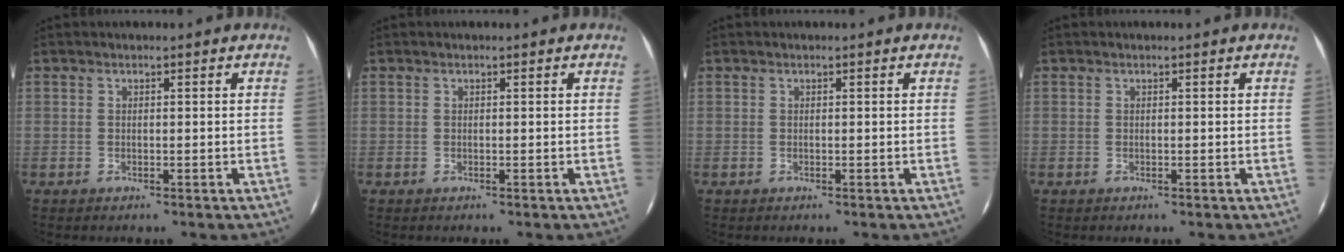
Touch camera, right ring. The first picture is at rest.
{"total": 0.0}
{"total": 0.0}
{"total": 0.0}